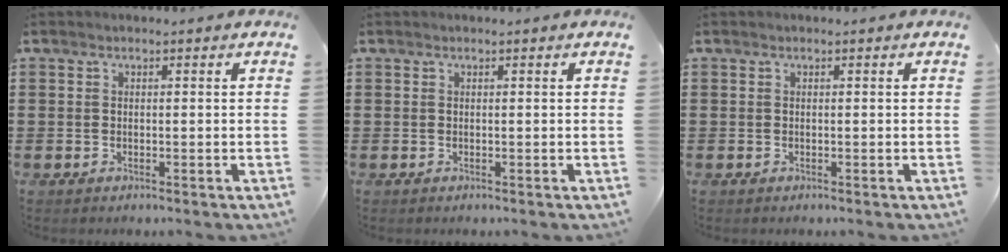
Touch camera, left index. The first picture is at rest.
{"total": 0.0}
{"total": 0.0}